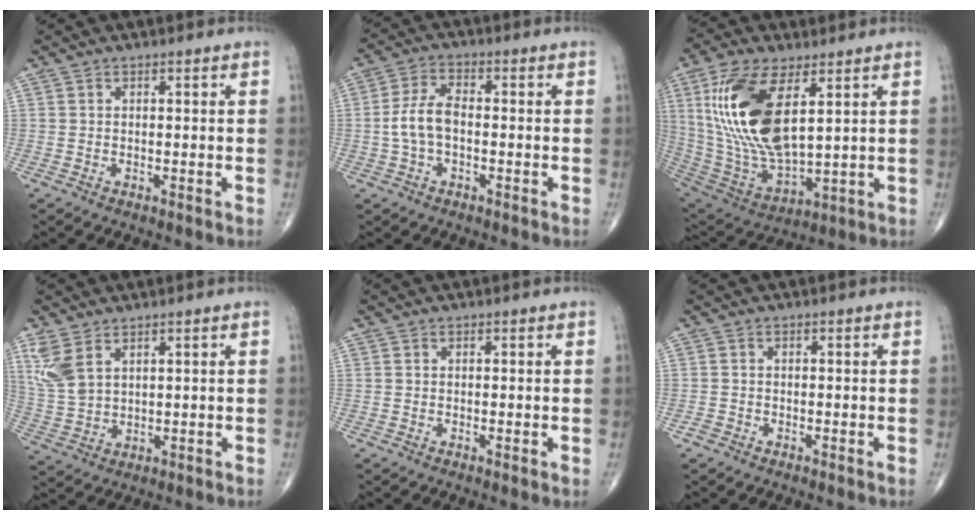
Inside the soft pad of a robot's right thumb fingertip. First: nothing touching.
{"total": 6.4, "force": [-0.9, 3.4, 5.4], "torque": [-0.115, 0.023, -0.022]}
{"total": 21.0, "force": [6.2, 9.4, 17.8], "torque": [-0.361, -0.028, 0.127]}
{"total": 6.8, "force": [3.6, 3.6, 4.5], "torque": [-0.104, -0.007, 0.087]}
{"total": 0.7, "force": [0.0, 0.1, 0.7], "torque": [-0.013, -0.004, 0.000]}
{"total": 1.0, "force": [-0.7, 0.7, 0.4], "torque": [-0.004, 0.000, -0.017]}